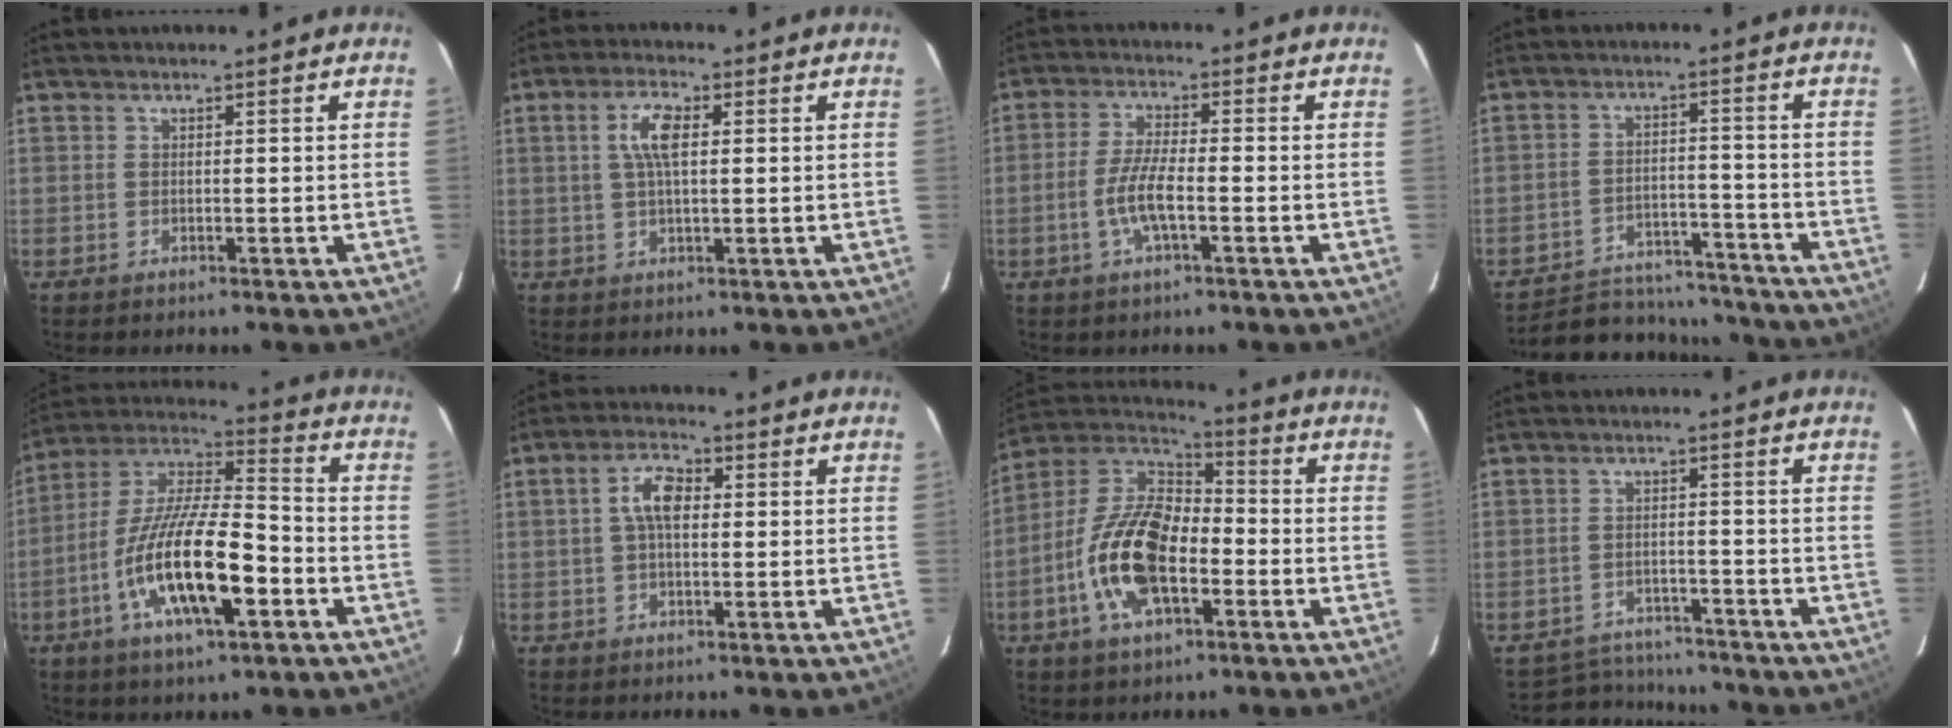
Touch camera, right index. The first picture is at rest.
{"total": 5.6, "force": [1.3, 2.1, 5.0], "torque": [-0.096, 0.011, 0.026]}
{"total": 6.3, "force": [-2.1, 1.2, 5.8], "torque": [-0.122, -0.001, -0.043]}
{"total": 19.3, "force": [-17.4, 6.3, 5.4], "torque": [-0.117, 0.023, -0.225]}
{"total": 19.1, "force": [-6.6, 5.6, 17.0], "torque": [-0.330, -0.013, -0.125]}
{"total": 5.6, "force": [0.7, 2.9, 4.8], "torque": [-0.089, 0.017, 0.013]}
{"total": 17.1, "force": [-5.1, 8.8, 13.8], "torque": [-0.286, 0.003, -0.099]}
{"total": 8.5, "force": [-7.9, 3.2, 0.7], "torque": [-0.030, 0.015, -0.111]}